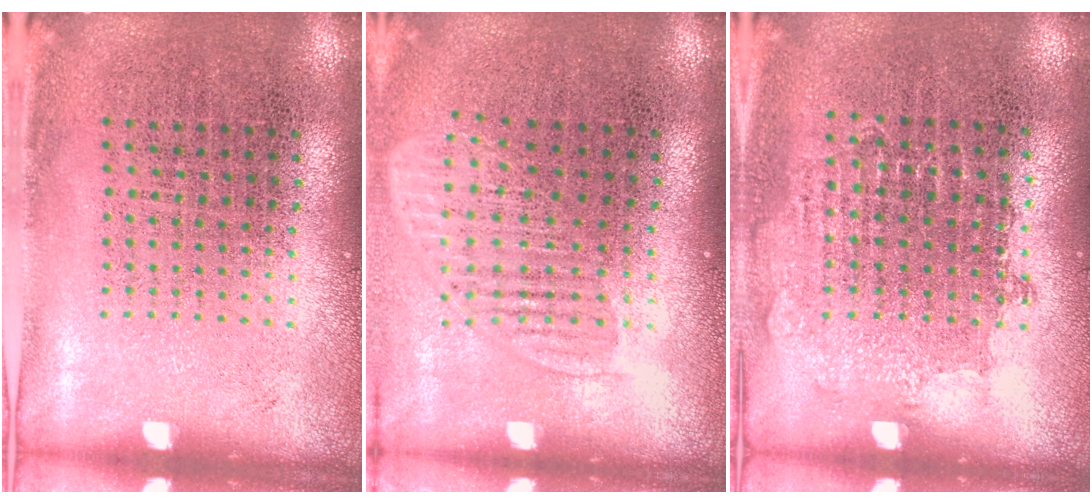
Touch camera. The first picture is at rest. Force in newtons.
{"total": 1.6, "press": 1.4, "slide": 0.8}
{"total": 0.8, "press": 0.8, "slide": 0.1}